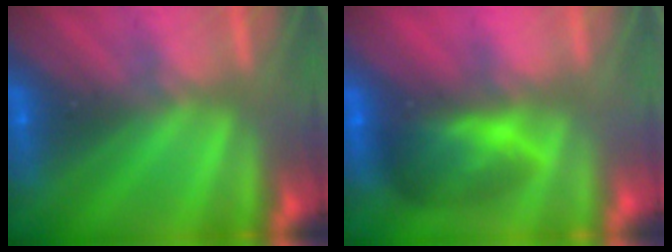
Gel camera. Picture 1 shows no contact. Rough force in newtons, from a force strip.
{"total": 7.6}